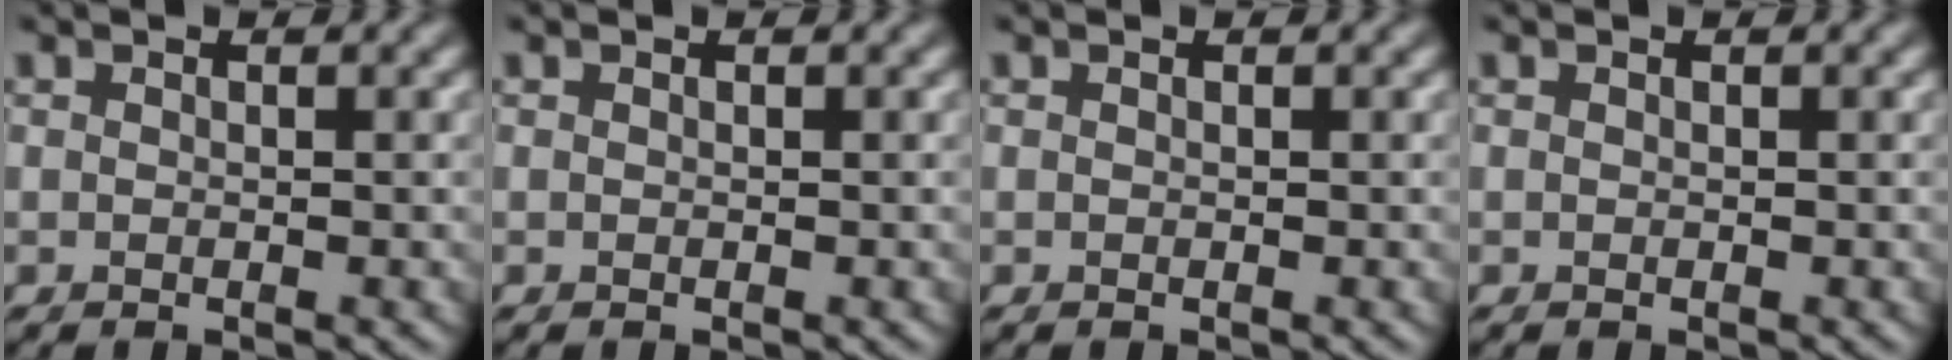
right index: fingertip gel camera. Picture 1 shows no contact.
{"total": 0.0}
{"total": 0.0}
{"total": 0.0}